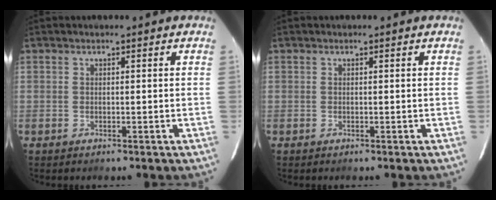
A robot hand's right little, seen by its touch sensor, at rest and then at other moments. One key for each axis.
{"total": 0.0}